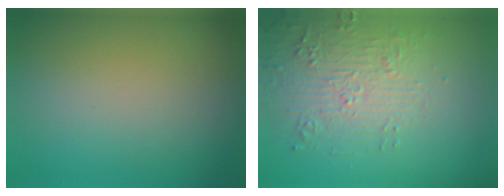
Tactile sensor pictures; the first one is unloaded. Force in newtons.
{"total": 4.7, "press": 4.6, "slide": 1.0}